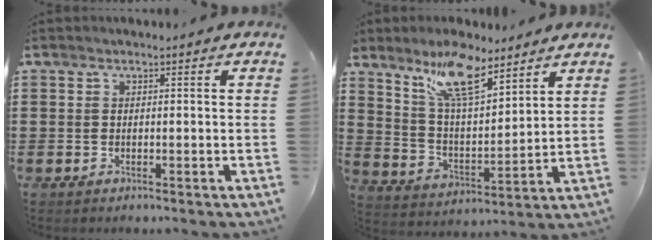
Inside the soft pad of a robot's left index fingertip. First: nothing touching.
{"total": 10.0, "force": [7.7, 2.9, 5.6], "torque": [-0.116, -0.027, 0.140]}